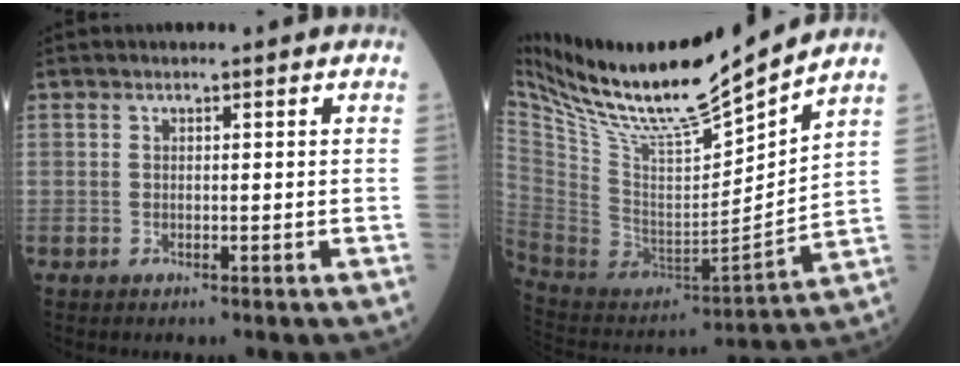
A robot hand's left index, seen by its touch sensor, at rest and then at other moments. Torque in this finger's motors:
{"motor_torque": [0.93, -1.21, 0.10, 0.03]}